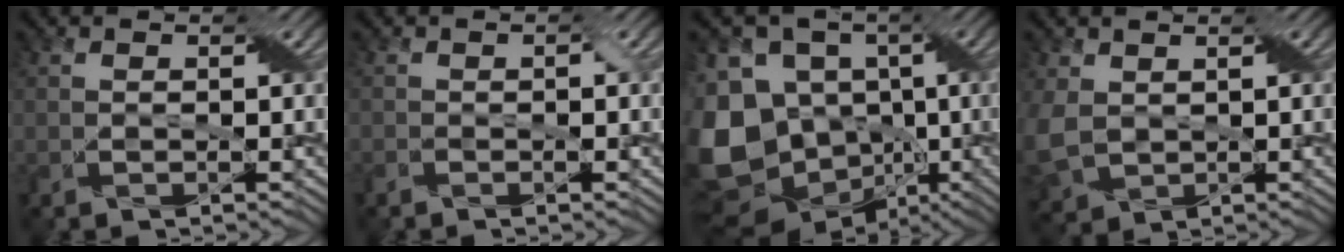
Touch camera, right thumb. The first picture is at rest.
{"total": 1.1, "force": [-0.5, 0.5, 0.9], "torque": [-0.017, 0.001, -0.009]}
{"total": 16.4, "force": [-2.0, 13.7, 8.7], "torque": [-0.244, -0.020, -0.033]}
{"total": 5.2, "force": [0.8, 4.0, 3.2], "torque": [-0.104, -0.009, 0.017]}